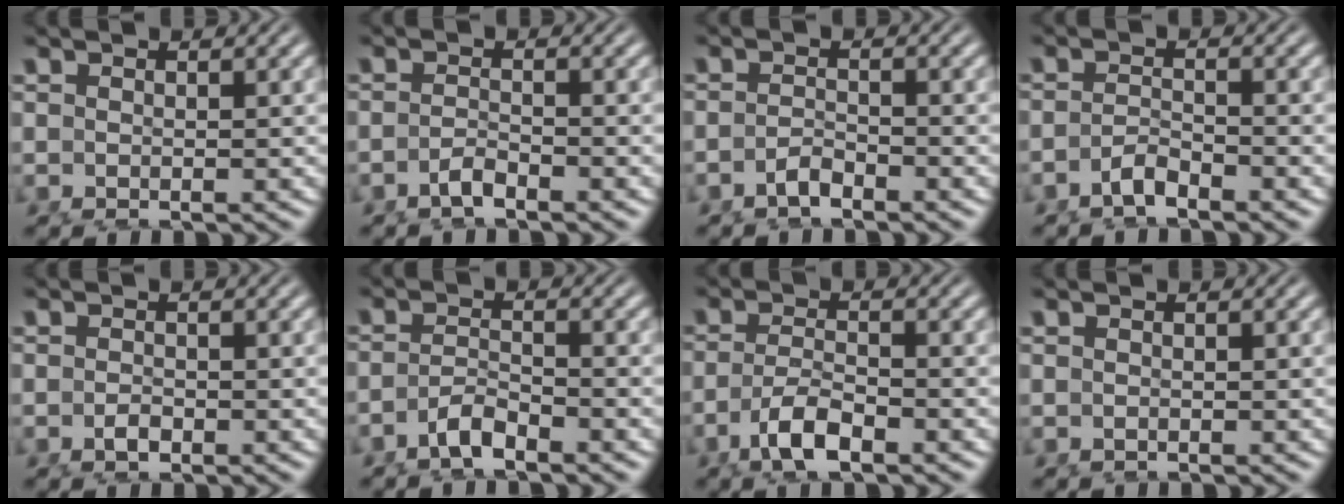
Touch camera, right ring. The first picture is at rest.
{"total": 1.4, "force": [-1.2, -0.5, 0.4], "torque": [-0.002, 0.000, -0.022]}
{"total": 1.4, "force": [-1.3, -0.2, 0.4], "torque": [-0.003, -0.001, -0.023]}
{"total": 1.7, "force": [-1.5, -0.2, 0.7], "torque": [-0.010, -0.003, -0.024]}
{"total": 0.7, "force": [-0.6, 0.1, 0.4], "torque": [-0.006, 0.000, -0.011]}
{"total": 2.1, "force": [-1.7, 0.2, 1.0], "torque": [-0.014, -0.004, -0.026]}
{"total": 3.0, "force": [-1.8, 0.7, 2.3], "torque": [-0.047, -0.016, -0.022]}
{"total": 0.0}